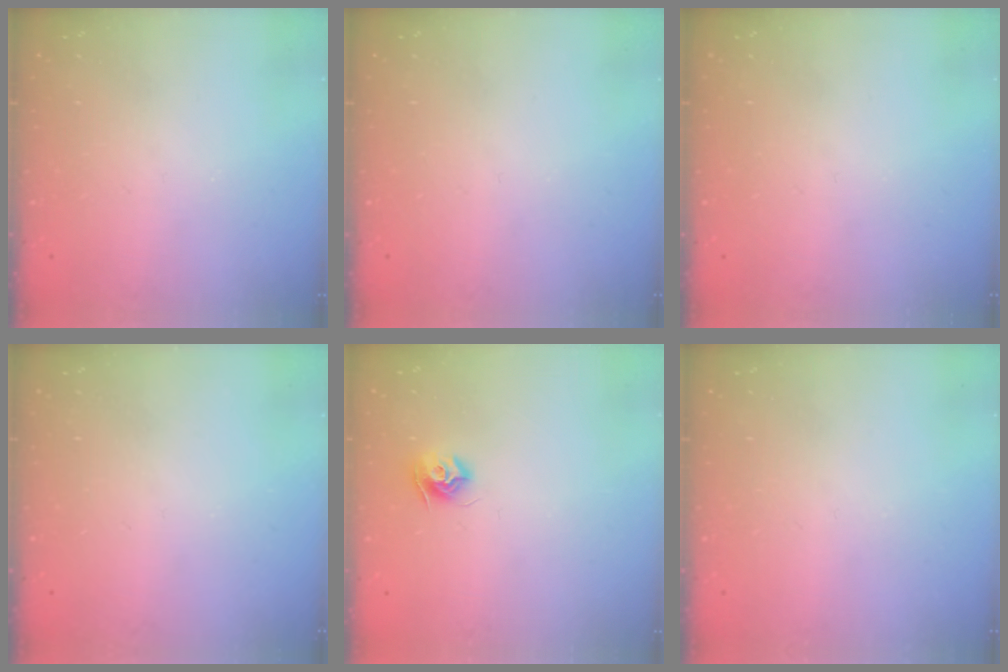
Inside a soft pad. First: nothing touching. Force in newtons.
{"total": 0.0}
{"total": 0.0}
{"total": 0.0}
{"total": 8.1, "press": 8.1, "slide": 0.1}
{"total": 0.0}